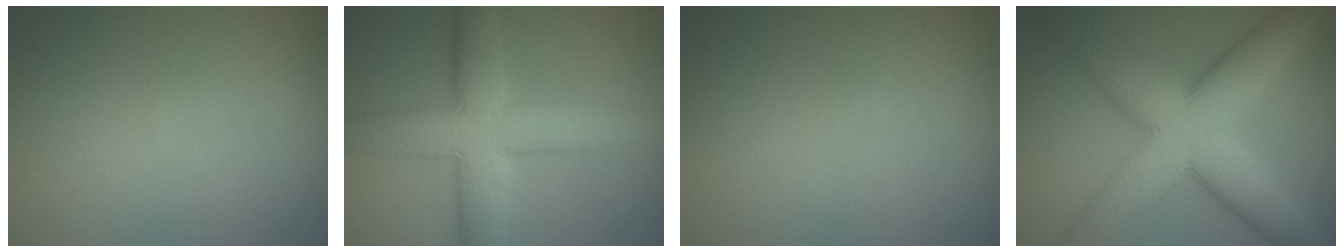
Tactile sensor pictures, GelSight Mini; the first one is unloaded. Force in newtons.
{"total": 9.1, "press": 9.1, "slide": 0.4}
{"total": 0.0}
{"total": 12.2, "press": 12.2, "slide": 0.2}